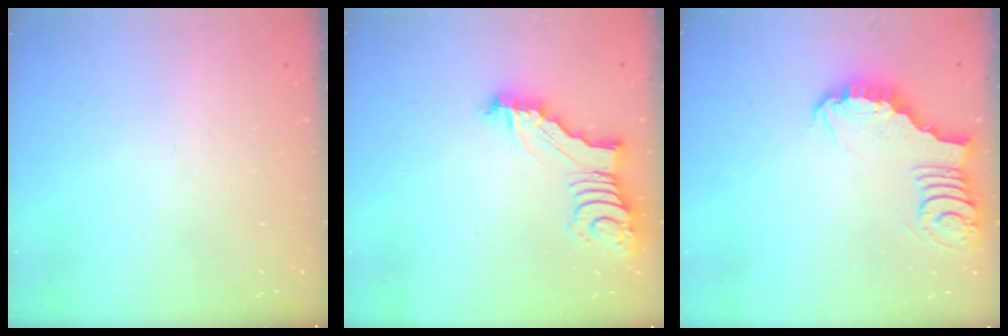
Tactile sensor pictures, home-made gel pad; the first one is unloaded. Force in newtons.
{"total": 4.4, "press": 4.3, "slide": 0.4}
{"total": 4.0, "press": 4.0, "slide": 0.4}